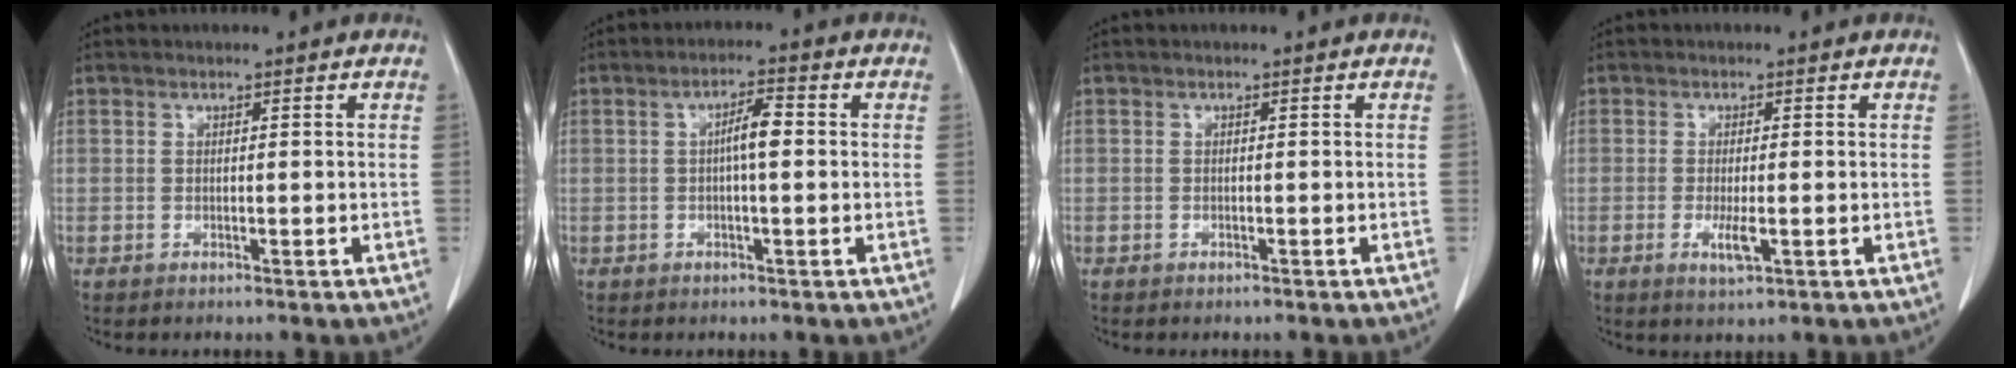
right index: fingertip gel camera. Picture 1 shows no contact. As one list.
[{"total": 3.9, "force": [0.2, 0.6, 3.8], "torque": [-0.066, 0.008, 0.001]}, {"total": 0.0}, {"total": 3.1, "force": [-0.9, 0.7, 2.9], "torque": [-0.054, -0.006, -0.011]}]